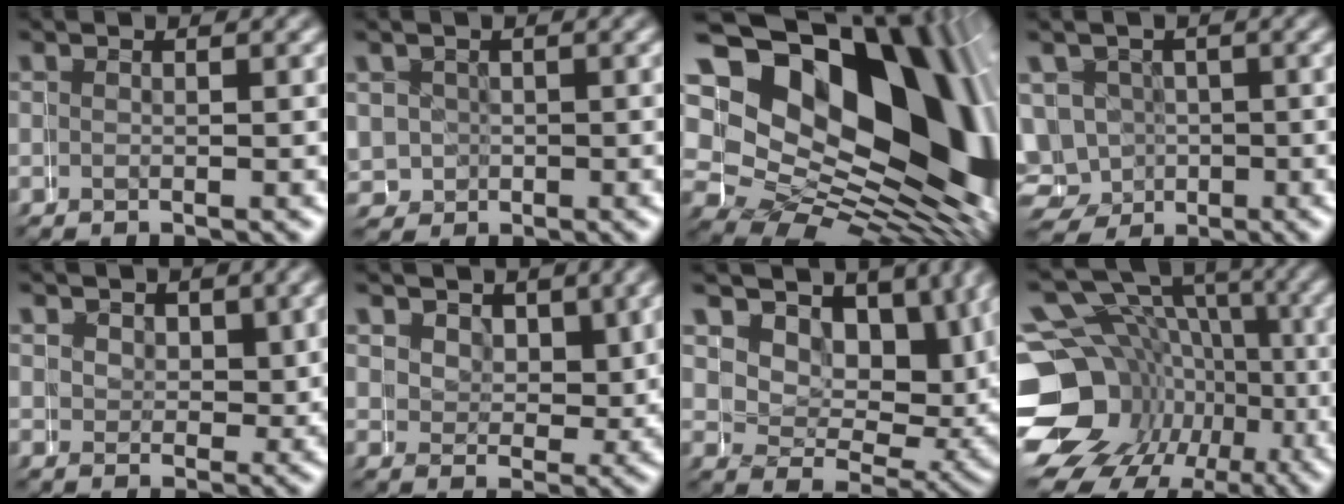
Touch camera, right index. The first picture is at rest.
{"total": 2.9, "force": [0.0, 2.8, 0.6], "torque": [-0.035, -0.011, 0.007]}
{"total": 28.1, "force": [0.1, 19.7, 20.1], "torque": [-0.332, -0.053, 0.021]}
{"total": 10.7, "force": [-3.6, 9.7, 2.6], "torque": [-0.078, -0.045, -0.056]}
{"total": 1.9, "force": [1.2, 1.5, 0.3], "torque": [-0.003, -0.002, 0.024]}
{"total": 3.8, "force": [1.7, 3.0, 1.4], "torque": [-0.028, -0.010, 0.031]}
{"total": 11.4, "force": [3.6, 8.3, 6.9], "torque": [-0.092, 0.002, 0.043]}
{"total": 18.4, "force": [-2.5, 16.2, 8.5], "torque": [-0.157, -0.047, -0.045]}